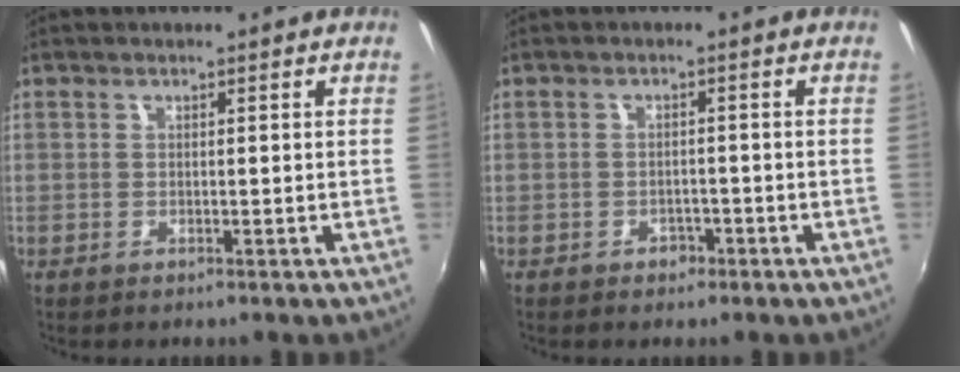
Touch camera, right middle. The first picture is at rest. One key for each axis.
{"total": 2.3, "fx": -1.4, "fy": 1.6, "fz": 0.6, "tx": -0.012, "ty": 0.000, "tz": -0.020}